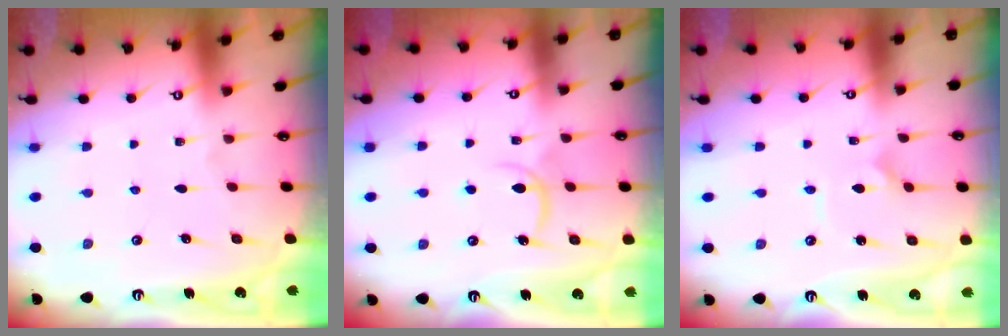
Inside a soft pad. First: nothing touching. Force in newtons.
{"total": 6.9, "press": 6.8, "slide": 0.9}
{"total": 2.3, "press": 2.3, "slide": 0.1}